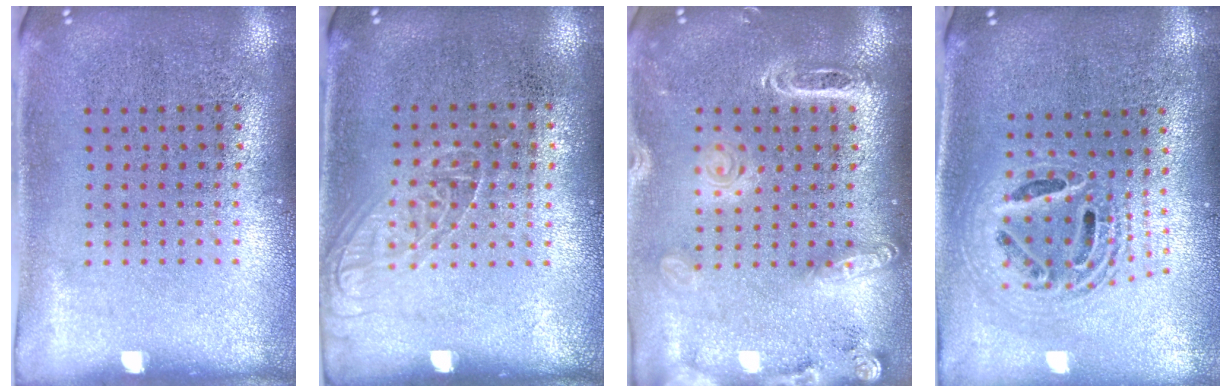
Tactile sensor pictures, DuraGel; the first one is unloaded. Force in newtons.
{"total": 1.2, "press": 1.1, "slide": 0.5}
{"total": 1.9, "press": 1.8, "slide": 0.7}
{"total": 2.0, "press": 1.6, "slide": 1.3}